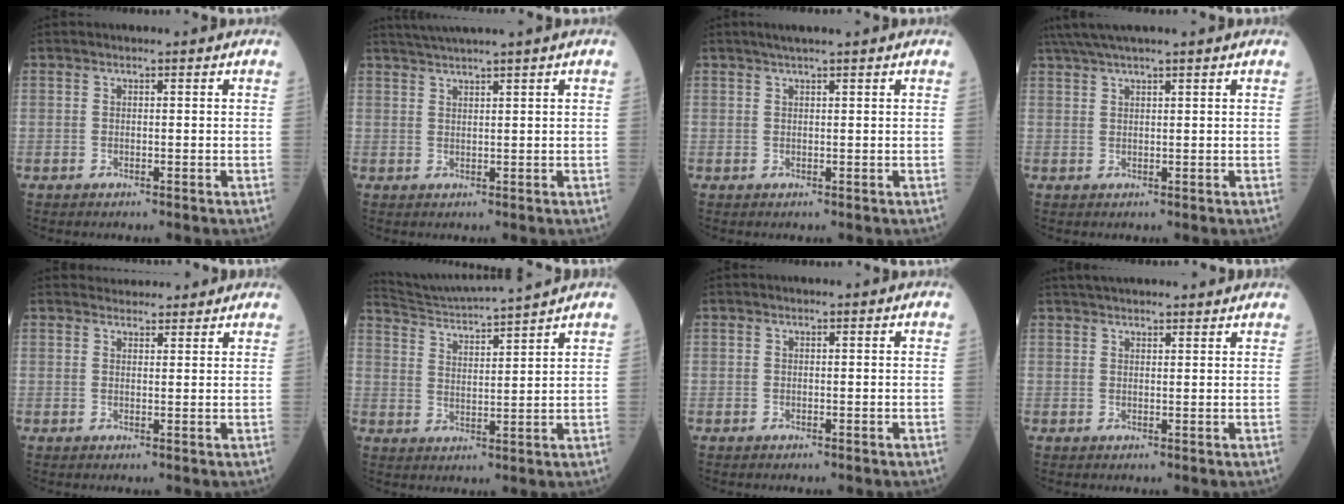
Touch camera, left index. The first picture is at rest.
{"total": 4.2, "force": [3.5, -1.4, 1.9], "torque": [-0.033, 0.016, 0.069]}
{"total": 3.2, "force": [2.6, -0.3, 1.8], "torque": [-0.025, 0.017, 0.045]}
{"total": 6.7, "force": [5.7, -0.6, 3.6], "torque": [-0.063, 0.038, 0.096]}
{"total": 5.4, "force": [5.1, 1.6, 0.8], "torque": [-0.007, 0.024, 0.066]}
{"total": 11.1, "force": [10.5, -1.7, 3.1], "torque": [-0.068, 0.008, 0.175]}
{"total": 0.0}
{"total": 10.6, "force": [9.7, 1.7, 3.8], "torque": [-0.053, 0.034, 0.132]}